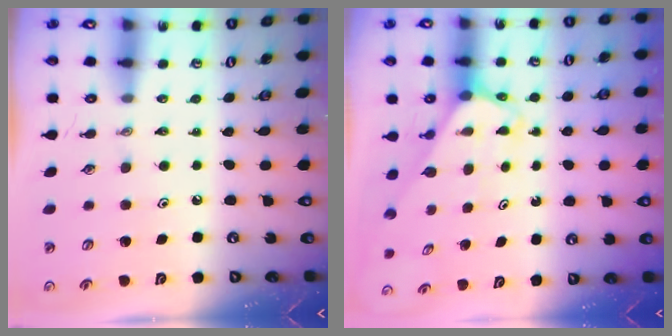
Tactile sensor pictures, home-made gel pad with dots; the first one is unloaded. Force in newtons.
{"total": 2.6, "press": 2.6, "slide": 0.2}